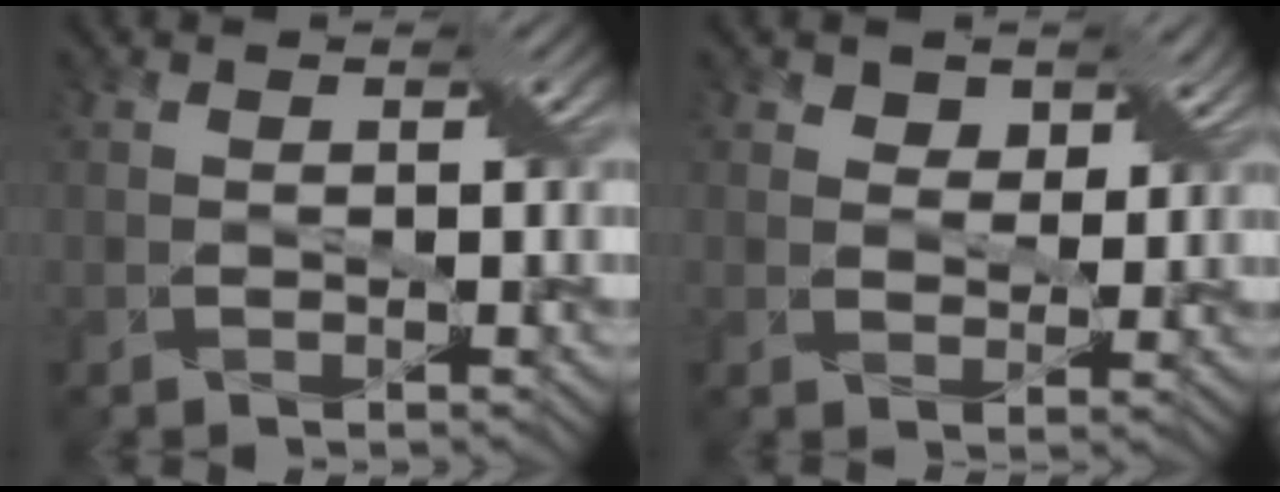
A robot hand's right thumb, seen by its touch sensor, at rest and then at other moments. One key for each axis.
{"total": 4.2, "fx": 2.6, "fy": 2.7, "fz": 1.9, "tx": -0.037, "ty": -0.009, "tz": 0.039}